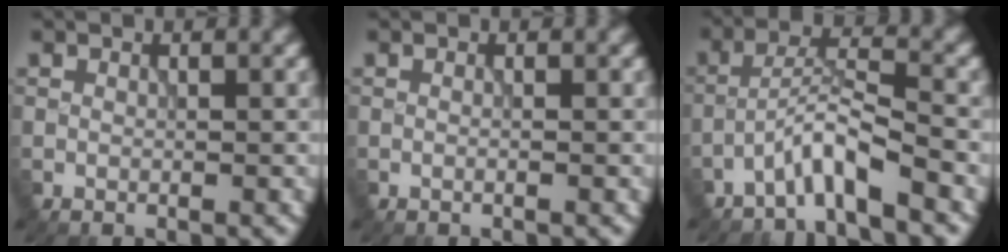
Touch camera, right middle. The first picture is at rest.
{"total": 0.0}
{"total": 3.8, "force": [-2.9, 0.2, 2.4], "torque": [-0.047, 0.017, -0.062]}